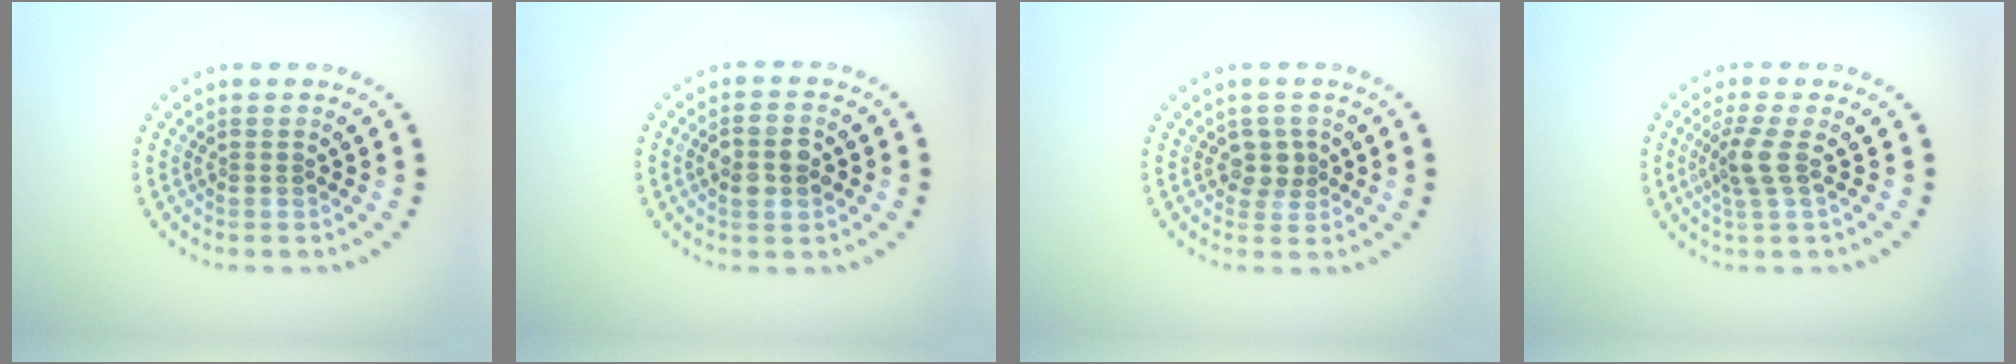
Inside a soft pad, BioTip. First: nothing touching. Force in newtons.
{"total": 3.0, "press": 3.0, "slide": 0.1}
{"total": 2.0, "press": 1.6, "slide": 1.1}
{"total": 2.4, "press": 1.8, "slide": 1.6}